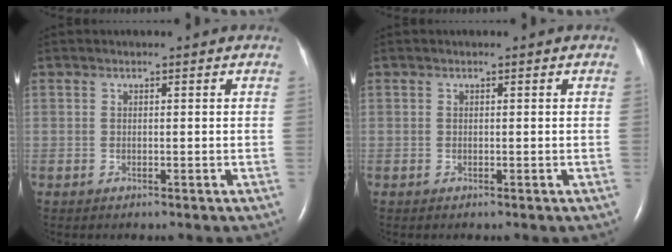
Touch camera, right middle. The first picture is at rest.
{"total": 0.0}